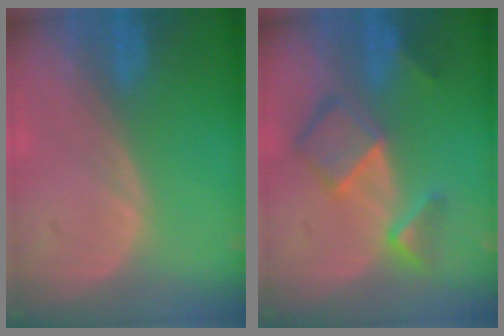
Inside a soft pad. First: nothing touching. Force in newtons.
{"total": 7.5, "press": 6.5, "slide": 3.7}